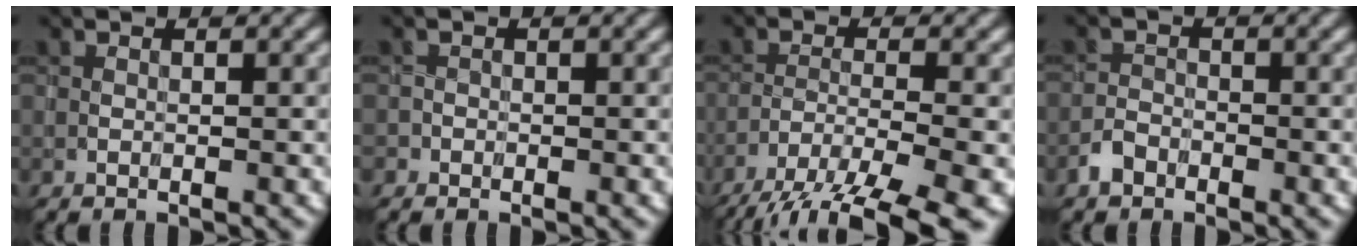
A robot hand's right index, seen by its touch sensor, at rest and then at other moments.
{"total": 0.6, "force": [-0.3, 0.3, -0.3], "torque": [0.008, 0.002, -0.005]}
{"total": 9.5, "force": [-7.3, 1.9, 5.7], "torque": [-0.088, -0.017, -0.113]}
{"total": 1.5, "force": [-1.3, 0.8, 0.2], "torque": [0.000, 0.007, -0.027]}